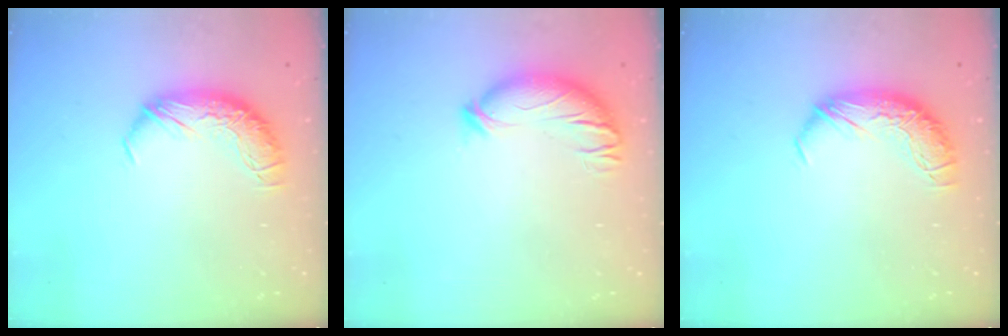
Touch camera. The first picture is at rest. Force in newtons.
{"total": 3.5, "press": 3.2, "slide": 1.3}
{"total": 0.0}